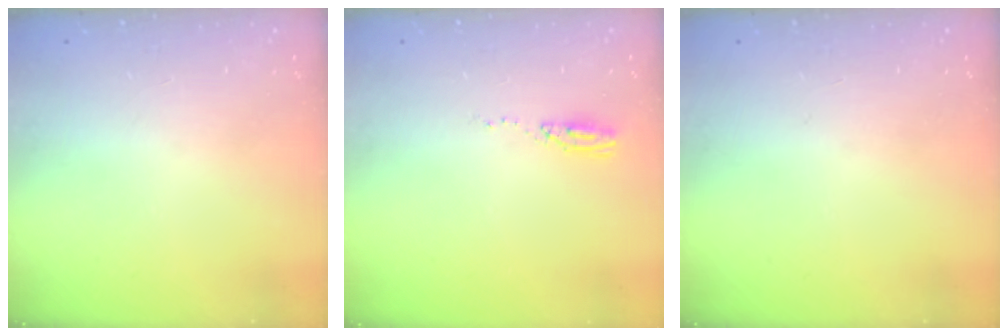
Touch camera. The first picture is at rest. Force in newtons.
{"total": 3.9, "press": 3.7, "slide": 1.2}
{"total": 1.0, "press": 0.0, "slide": 1.0}